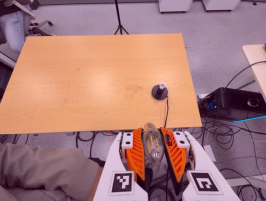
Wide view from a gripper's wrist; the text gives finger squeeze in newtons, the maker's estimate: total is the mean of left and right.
{"total": 20.6, "left": 21.7, "right": 19.6}